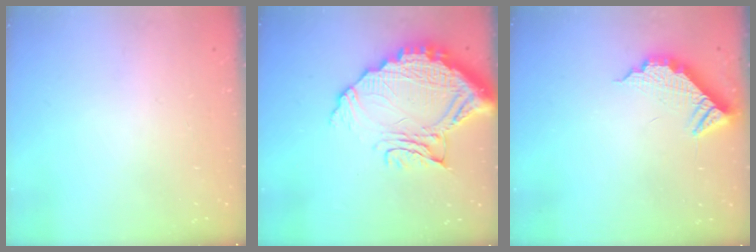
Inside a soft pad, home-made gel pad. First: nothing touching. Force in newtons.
{"total": 17.4, "press": 17.4, "slide": 1.5}
{"total": 10.5, "press": 10.5, "slide": 0.9}